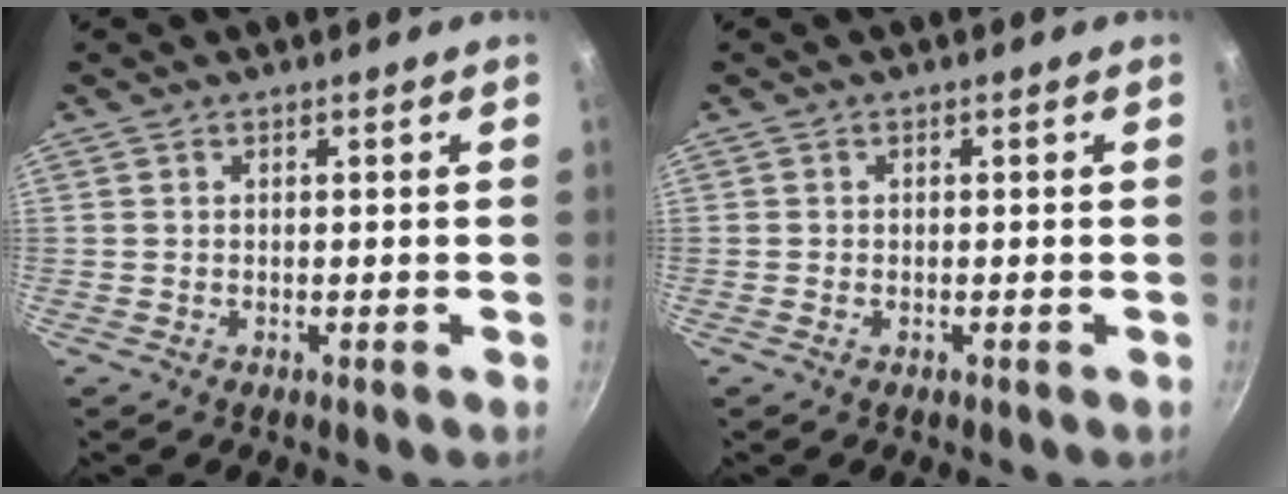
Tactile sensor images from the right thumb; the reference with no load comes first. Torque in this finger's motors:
{"motor_torque": [0.17, -0.06, 0.33, 0.09, 0.04]}